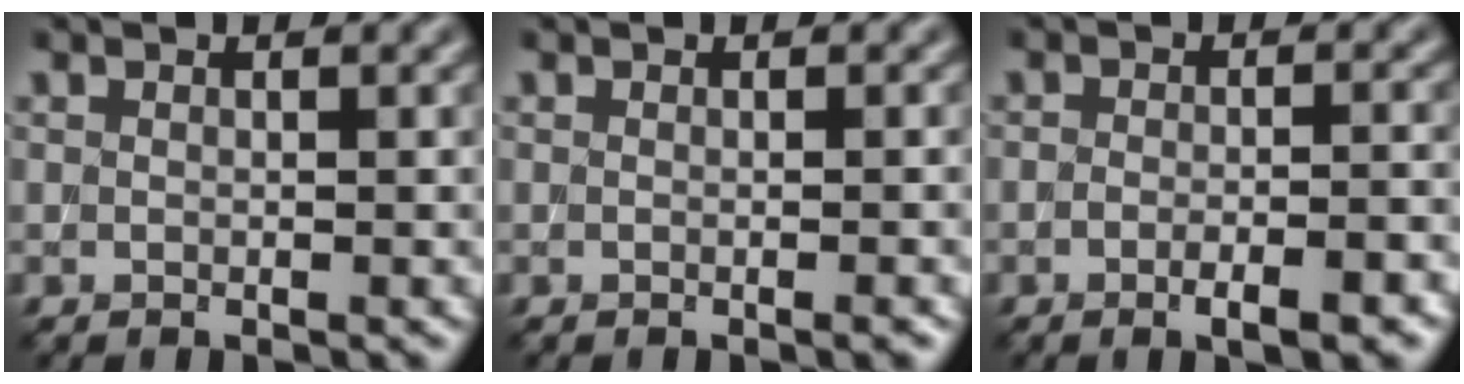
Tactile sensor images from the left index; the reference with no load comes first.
{"total": 1.8, "force": [-0.1, 0.9, 1.6], "torque": [0.000, 0.001, -0.008]}
{"total": 3.8, "force": [-2.0, 1.0, 3.0], "torque": [-0.049, 0.003, -0.028]}